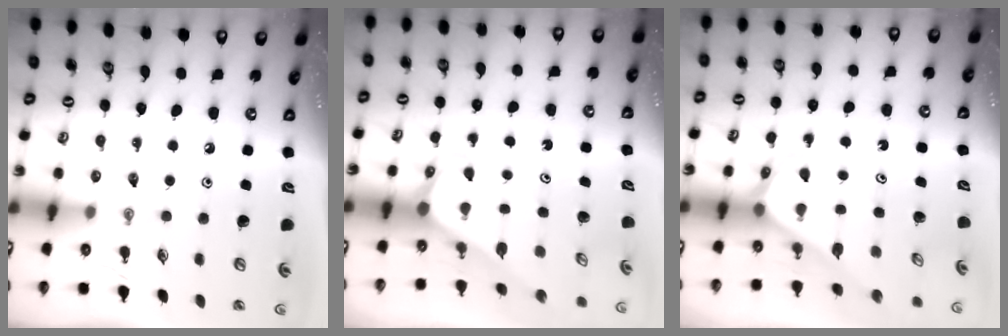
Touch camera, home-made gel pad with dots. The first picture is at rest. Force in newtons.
{"total": 2.1, "press": 2.1, "slide": 0.1}
{"total": 2.8, "press": 2.8, "slide": 0.1}